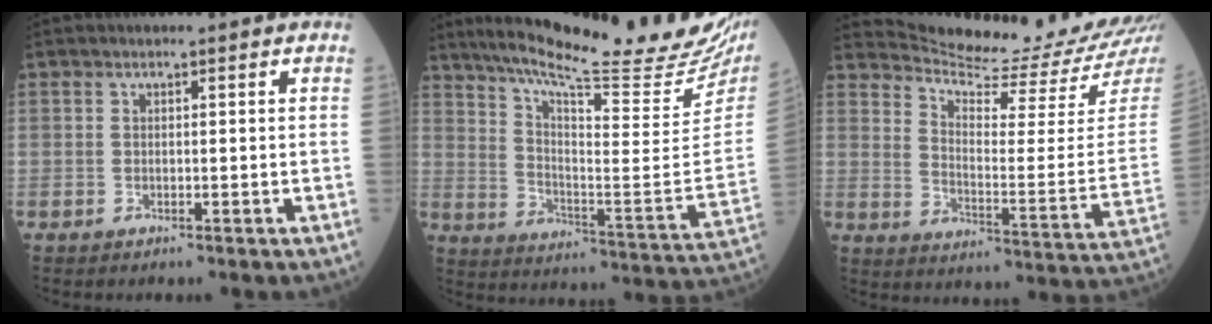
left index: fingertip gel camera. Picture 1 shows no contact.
{"total": 29.1, "force": [25.1, 1.8, 14.6], "torque": [-0.235, -0.078, 0.334]}
{"total": 18.8, "force": [18.0, -0.7, 5.2], "torque": [-0.097, -0.106, 0.243]}